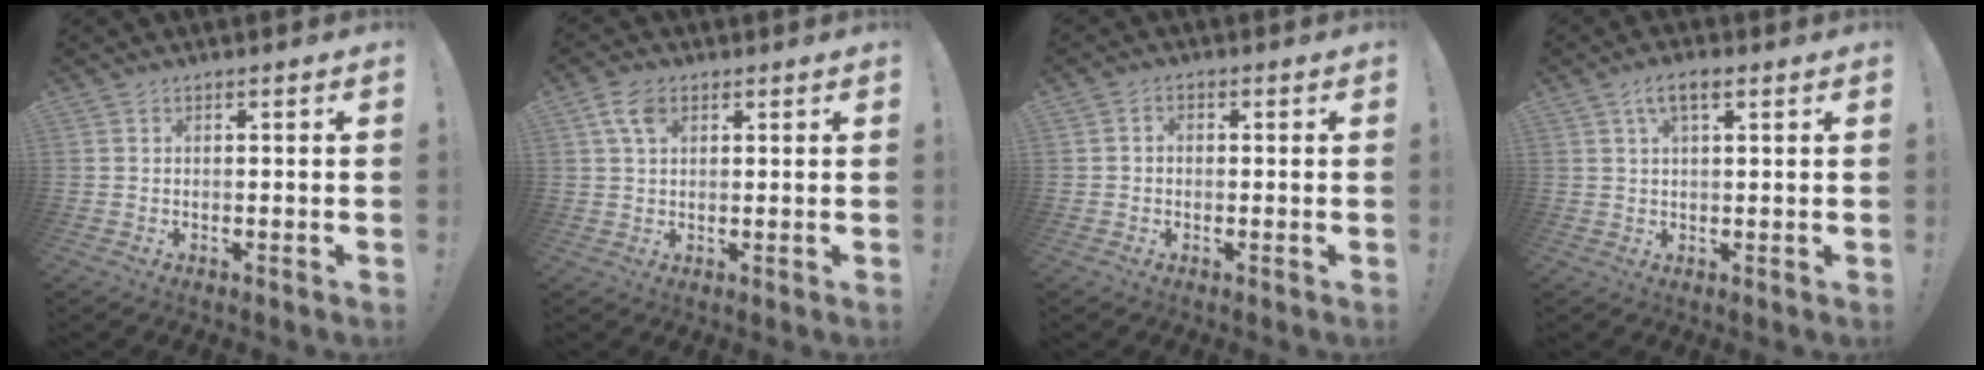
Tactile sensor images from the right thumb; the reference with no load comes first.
{"total": 5.7, "force": [2.4, 3.3, 4.0], "torque": [-0.071, -0.001, 0.046]}
{"total": 1.9, "force": [-0.7, 1.5, 1.1], "torque": [-0.020, 0.010, -0.012]}
{"total": 5.0, "force": [2.2, 1.8, 4.1], "torque": [-0.071, 0.002, 0.038]}